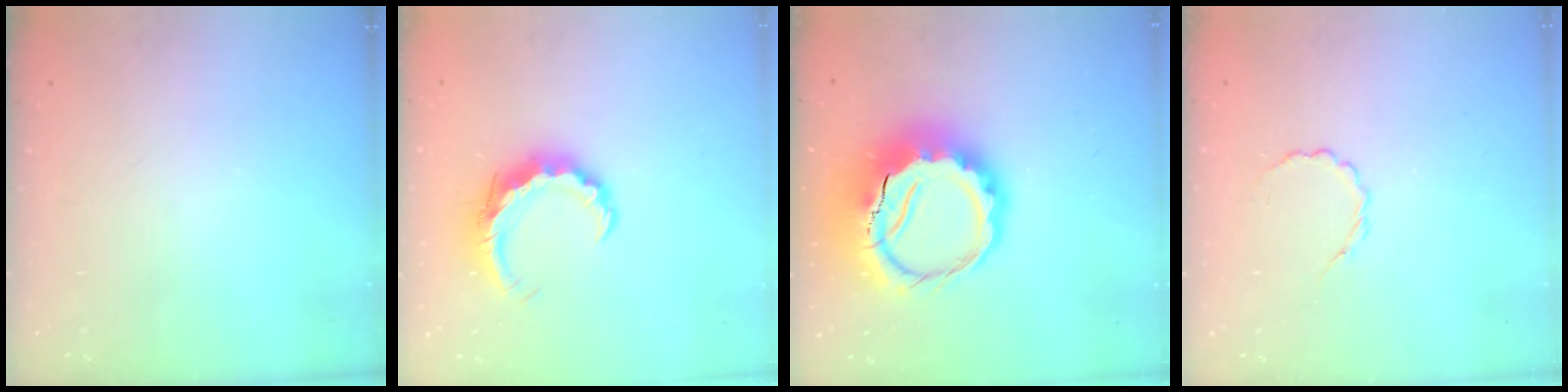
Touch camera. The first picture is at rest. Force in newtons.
{"total": 7.4, "press": 7.4, "slide": 0.3}
{"total": 14.2, "press": 13.9, "slide": 3.1}
{"total": 2.9, "press": 2.7, "slide": 1.0}